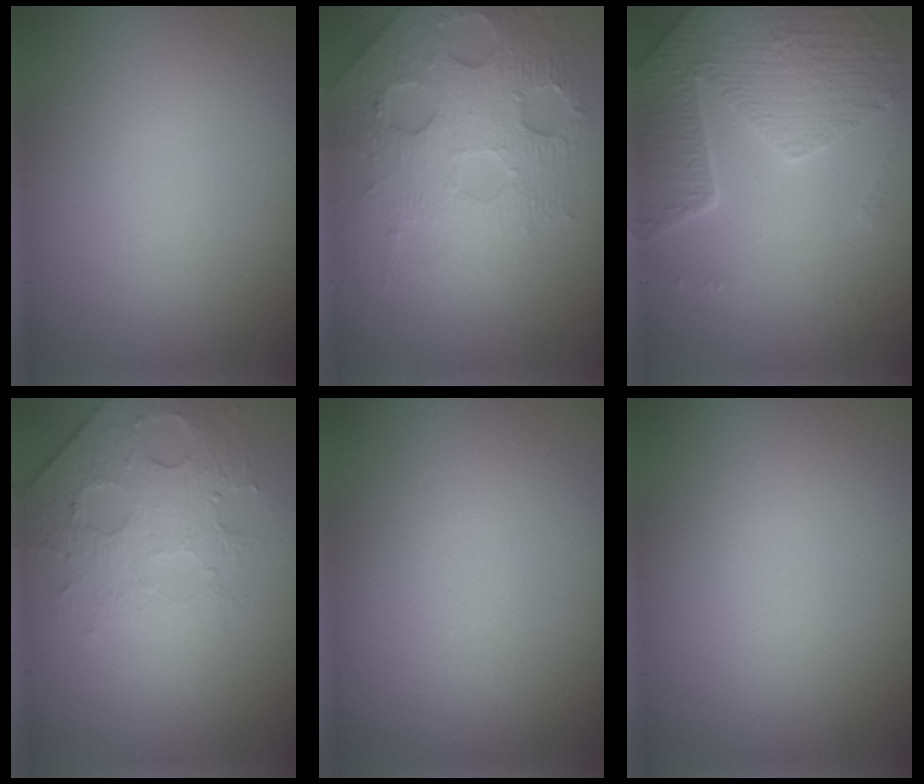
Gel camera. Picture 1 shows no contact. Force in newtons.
{"total": 6.6, "press": 4.8, "slide": 4.5}
{"total": 5.1, "press": 4.6, "slide": 2.1}
{"total": 4.9, "press": 3.1, "slide": 3.7}
{"total": 0.0}
{"total": 0.0}